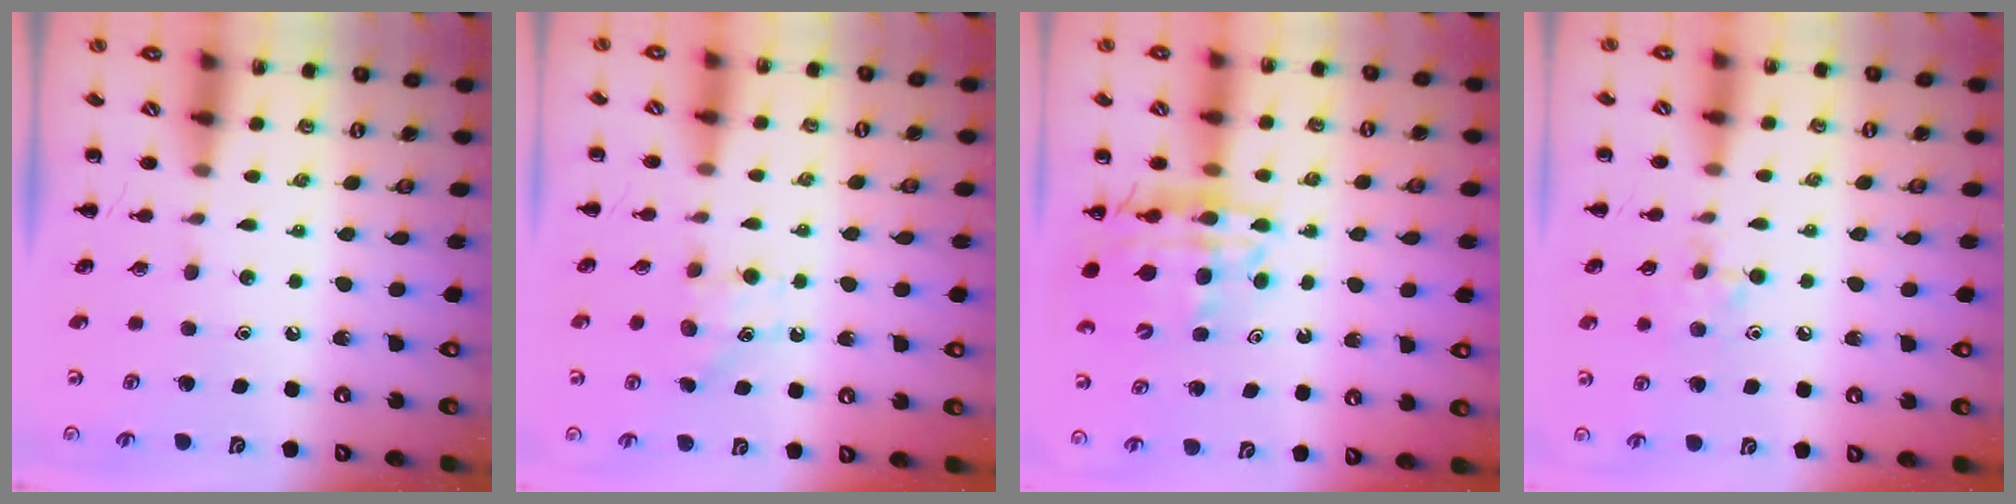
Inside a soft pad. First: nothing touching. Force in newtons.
{"total": 5.5, "press": 5.2, "slide": 1.5}
{"total": 14.2, "press": 13.6, "slide": 3.8}
{"total": 7.5, "press": 7.2, "slide": 2.0}